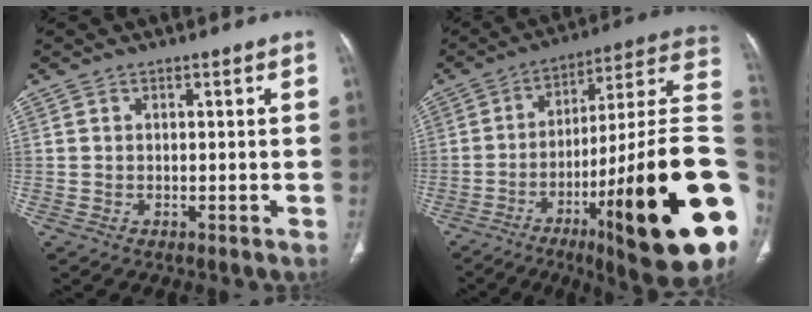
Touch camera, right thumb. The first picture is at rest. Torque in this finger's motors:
{"motor_torque": [2.34, 2.55, 2.11, -0.66, 0.14]}